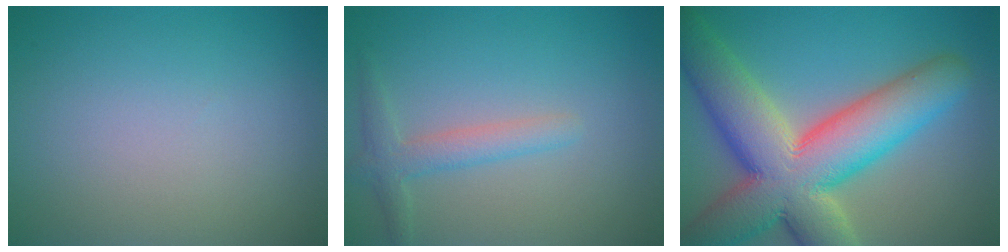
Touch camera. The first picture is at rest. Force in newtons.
{"total": 2.4, "press": 2.4, "slide": 0.1}
{"total": 13.6, "press": 13.6, "slide": 0.8}